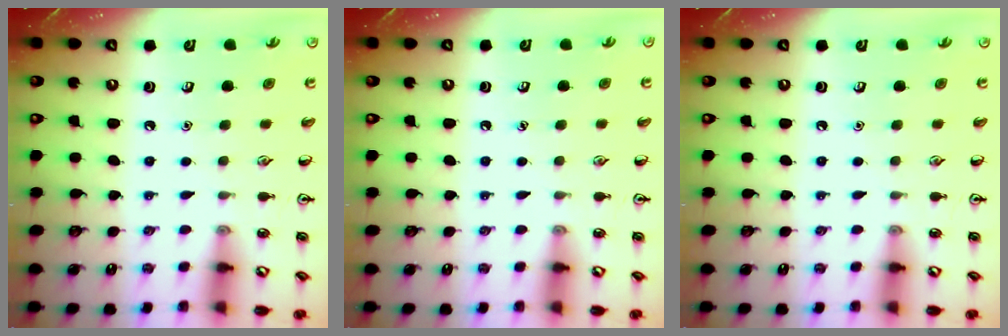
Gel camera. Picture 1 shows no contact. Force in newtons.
{"total": 0.0}
{"total": 0.0}